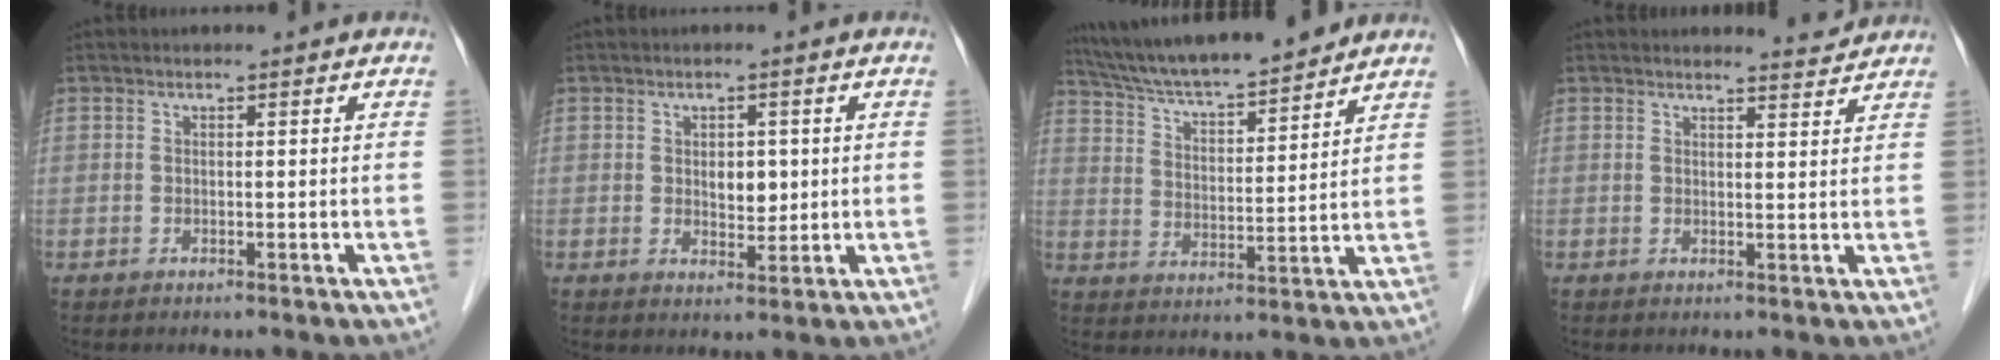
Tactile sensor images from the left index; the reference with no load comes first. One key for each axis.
{"total": 3.1, "fx": 0.5, "fy": 2.0, "fz": 2.4, "tx": -0.036, "ty": -0.001, "tz": 0.013}
{"total": 16.1, "fx": 14.5, "fy": 1.6, "fz": 6.8, "tx": -0.121, "ty": 0.018, "tz": 0.244}
{"total": 2.7, "fx": 2.7, "fy": -0.1, "fz": -0.2, "tx": -0.007, "ty": -0.013, "tz": 0.033}